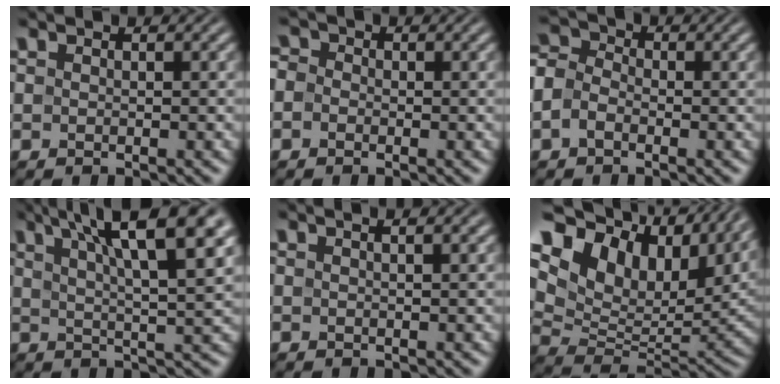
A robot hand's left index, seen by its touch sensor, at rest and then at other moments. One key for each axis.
{"total": 2.0, "fx": 0.0, "fy": 1.8, "fz": 0.9, "tx": -0.001, "ty": 0.009, "tz": -0.026}
{"total": 2.9, "fx": -0.9, "fy": 2.2, "fz": 1.7, "tx": -0.036, "ty": 0.011, "tz": -0.032}
{"total": 10.6, "fx": 5.7, "fy": 2.4, "fz": 8.6, "tx": -0.106, "ty": 0.025, "tz": 0.078}
{"total": 1.8, "fx": 1.0, "fy": 0.6, "fz": 1.4, "tx": -0.016, "ty": 0.001, "tz": 0.002}
{"total": 16.8, "fx": 8.5, "fy": 9.8, "fz": 10.6, "tx": -0.204, "ty": 0.018, "tz": 0.165}